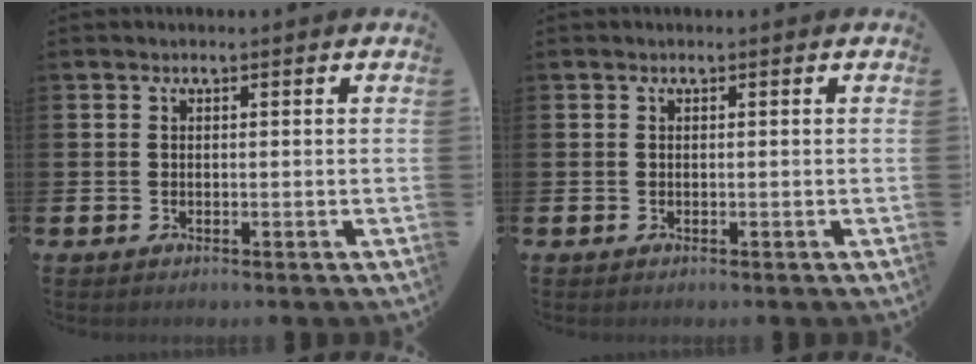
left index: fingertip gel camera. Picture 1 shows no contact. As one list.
[{"total": 0.0}]